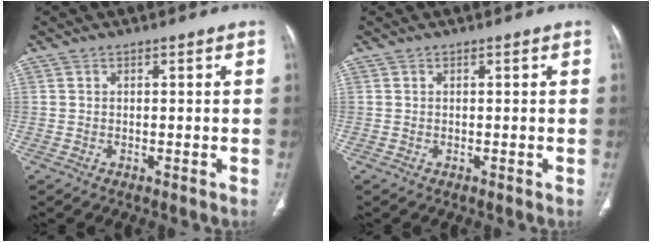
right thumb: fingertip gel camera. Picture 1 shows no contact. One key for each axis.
{"total": 0.0}